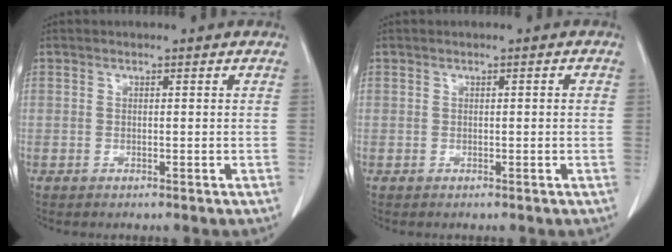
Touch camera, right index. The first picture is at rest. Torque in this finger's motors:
{"motor_torque": [-0.18, 0.12, -0.04, -0.01]}